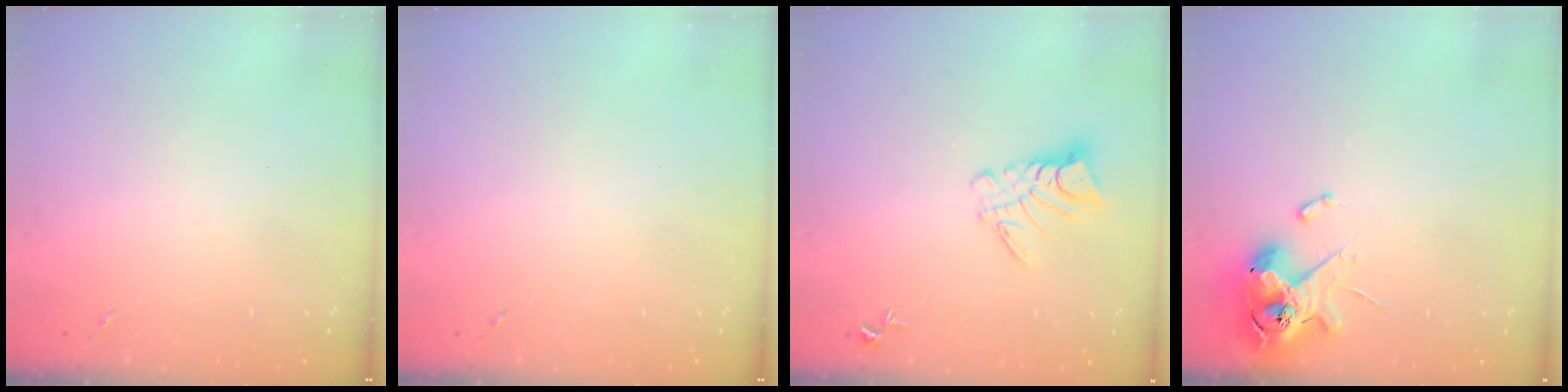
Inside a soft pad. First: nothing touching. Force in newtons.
{"total": 0.0}
{"total": 9.2, "press": 9.2, "slide": 0.9}
{"total": 12.1, "press": 11.9, "slide": 1.9}